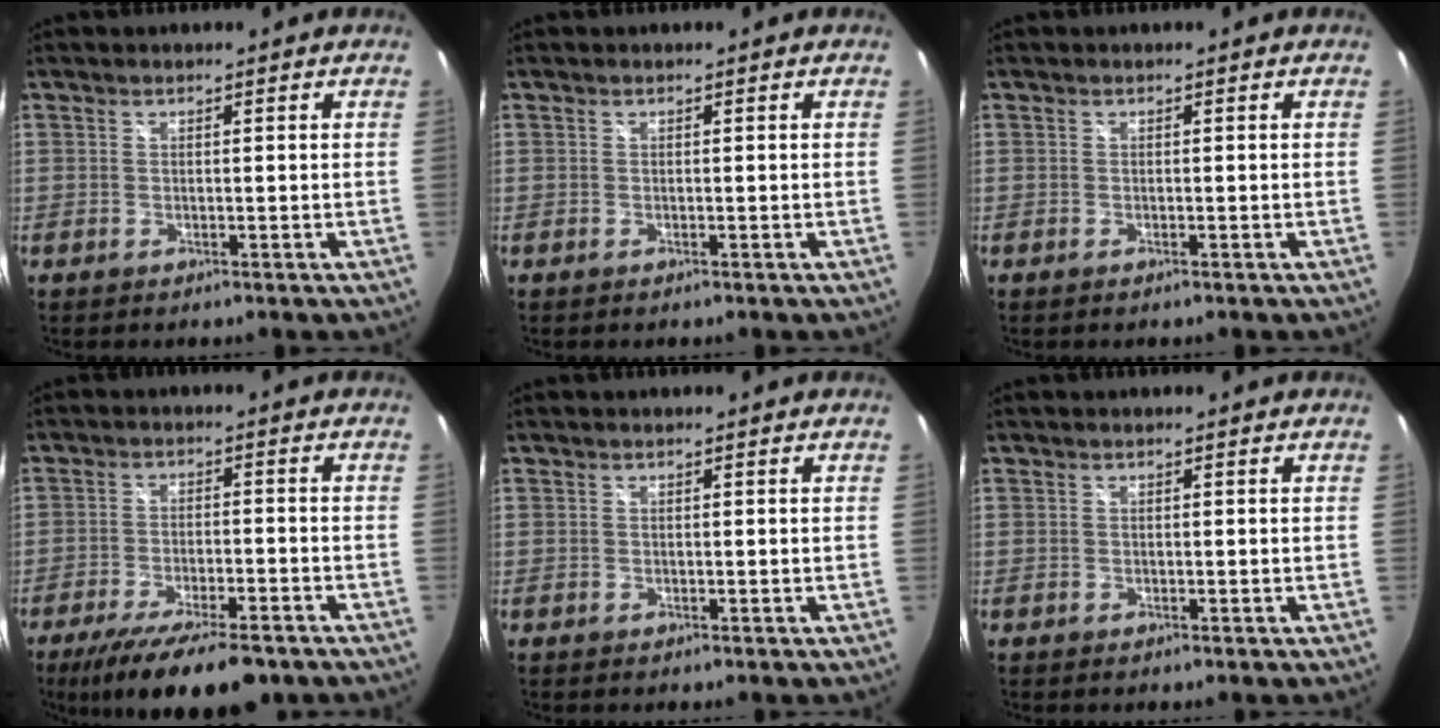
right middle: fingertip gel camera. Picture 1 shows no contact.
{"total": 0.0}
{"total": 0.5, "force": [-0.4, 0.1, 0.3], "torque": [-0.004, -0.001, -0.007]}
{"total": 15.2, "force": [-11.2, 4.3, 9.4], "torque": [-0.184, -0.043, -0.175]}
{"total": 0.0}
{"total": 0.0}